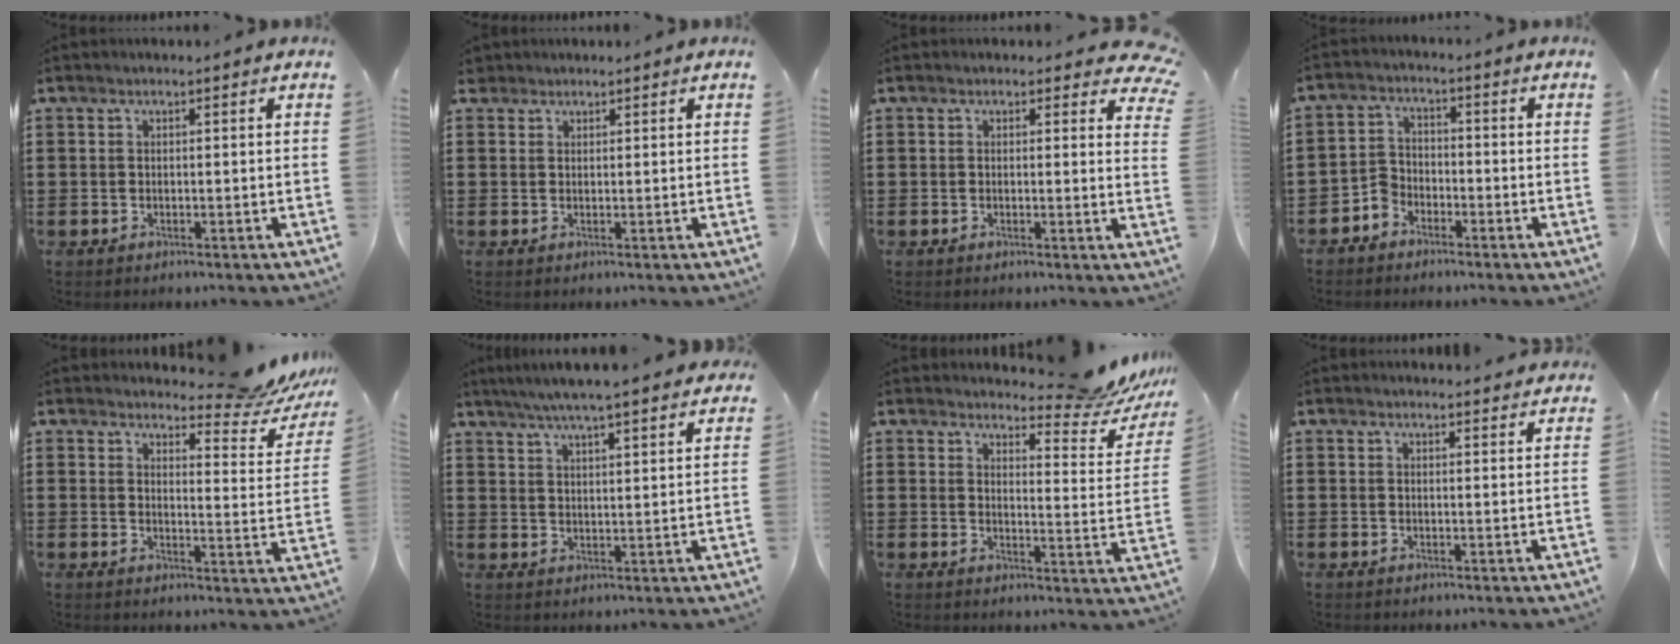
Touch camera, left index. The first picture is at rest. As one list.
[{"total": 1.4, "force": [1.2, 0.8, 0.2], "torque": [-0.009, 0.005, 0.024]}, {"total": 2.1, "force": [1.7, 1.0, 0.8], "torque": [-0.007, -0.005, 0.028]}, {"total": 3.4, "force": [-2.9, 1.6, 0.2], "torque": [-0.013, 0.007, -0.063]}, {"total": 6.7, "force": [6.1, 1.0, 2.6], "torque": [-0.043, -0.037, 0.104]}, {"total": 5.3, "force": [4.7, -0.1, 2.4], "torque": [-0.060, -0.014, 0.082]}, {"total": 7.5, "force": [6.8, 0.9, 3.0], "torque": [-0.043, -0.047, 0.116]}, {"total": 1.8, "force": [1.8, 0.0, 0.2], "torque": [-0.009, 0.000, 0.035]}]